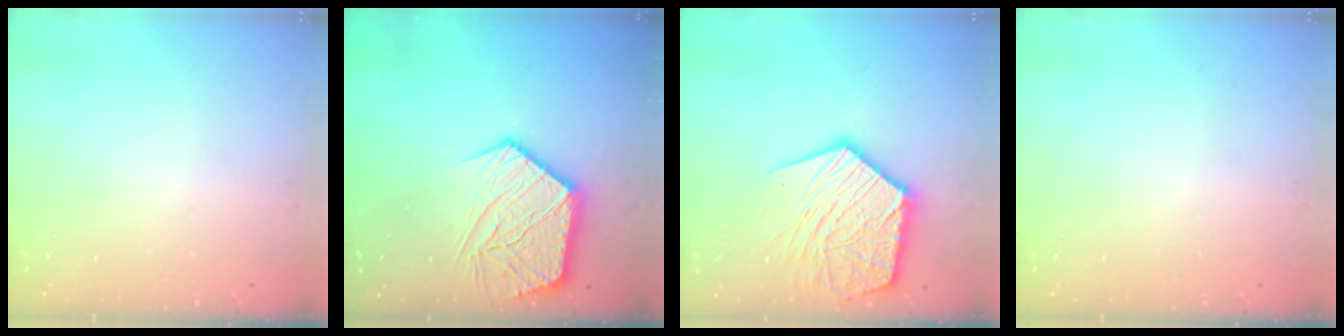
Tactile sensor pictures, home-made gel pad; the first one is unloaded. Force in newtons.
{"total": 16.2, "press": 16.1, "slide": 1.1}
{"total": 19.5, "press": 19.3, "slide": 2.1}
{"total": 0.0}